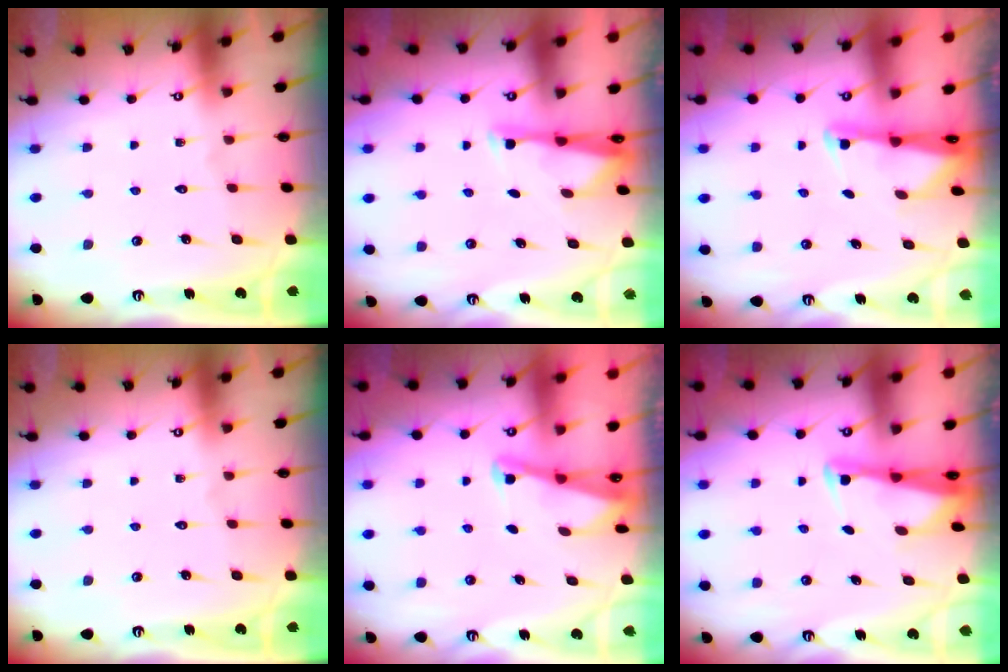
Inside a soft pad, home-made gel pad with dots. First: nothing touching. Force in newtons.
{"total": 2.8, "press": 2.8, "slide": 0.5}
{"total": 1.9, "press": 1.9, "slide": 0.4}
{"total": 0.0}
{"total": 2.0, "press": 2.0, "slide": 0.3}
{"total": 2.6, "press": 2.5, "slide": 0.6}